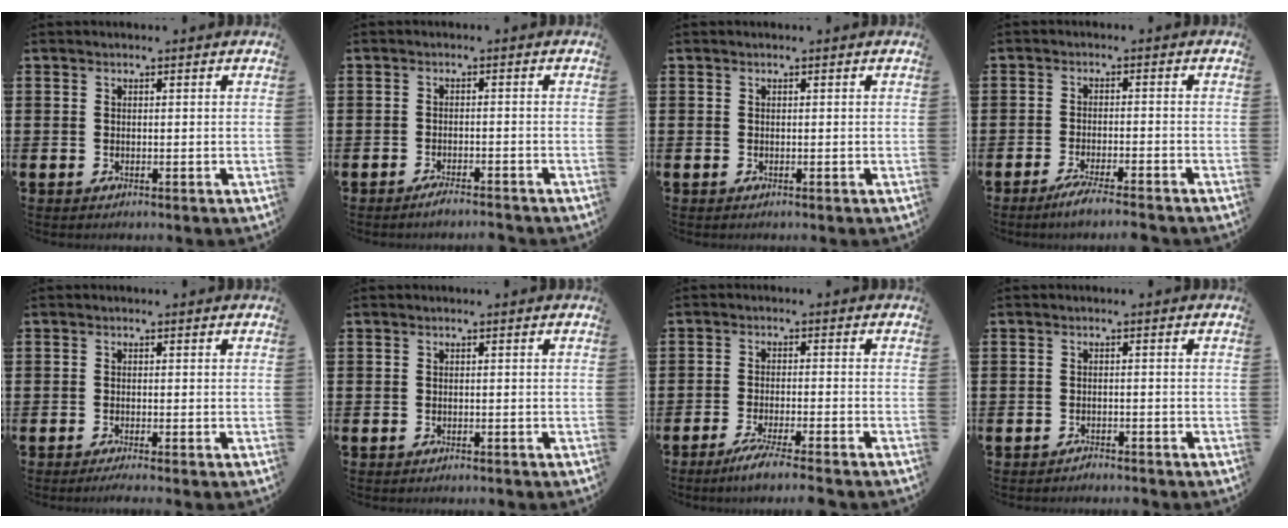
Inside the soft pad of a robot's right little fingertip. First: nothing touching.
{"total": 1.9, "force": [-1.6, 0.1, 1.0], "torque": [-0.017, 0.003, -0.031]}
{"total": 0.0}
{"total": 3.1, "force": [-2.6, -0.2, 1.8], "torque": [-0.026, -0.001, -0.046]}
{"total": 0.8, "force": [-0.5, 0.0, 0.6], "torque": [-0.009, -0.002, -0.010]}
{"total": 0.0}
{"total": 3.6, "force": [-2.8, -0.3, 2.2], "torque": [-0.041, -0.009, -0.051]}
{"total": 1.1, "force": [-1.1, 0.1, 0.0], "torque": [-0.004, 0.001, -0.023]}